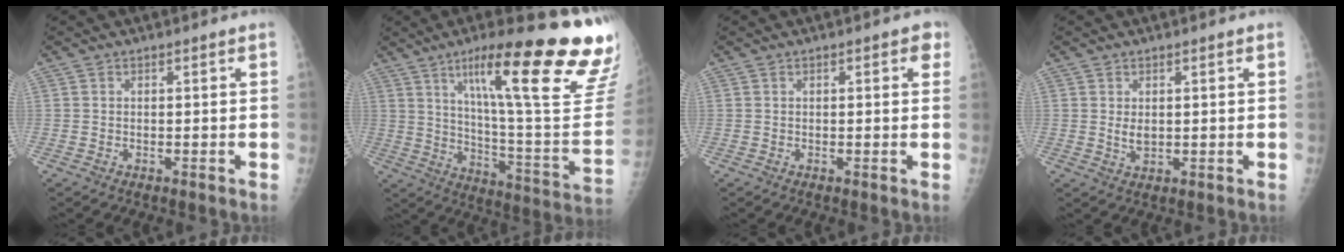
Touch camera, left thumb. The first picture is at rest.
{"total": 31.2, "force": [18.3, 4.4, 24.8], "torque": [-0.286, -0.073, 0.270]}
{"total": 2.9, "force": [1.0, 1.3, 2.4], "torque": [-0.019, 0.003, 0.007]}
{"total": 2.8, "force": [0.4, 1.7, 2.2], "torque": [-0.030, -0.004, 0.011]}